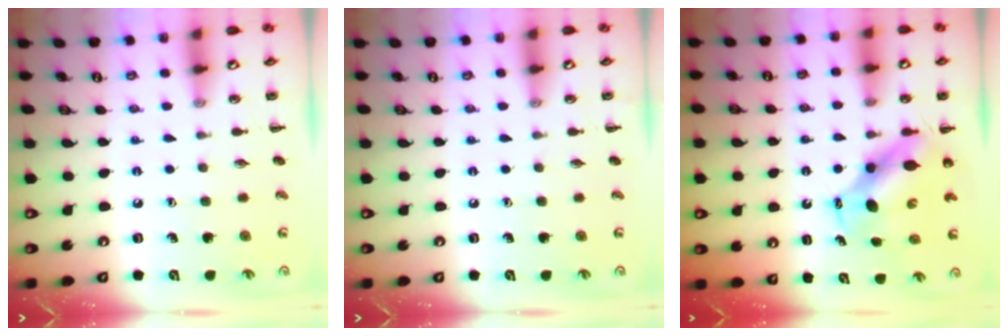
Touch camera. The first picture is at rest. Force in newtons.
{"total": 0.0}
{"total": 5.9, "press": 5.8, "slide": 1.1}